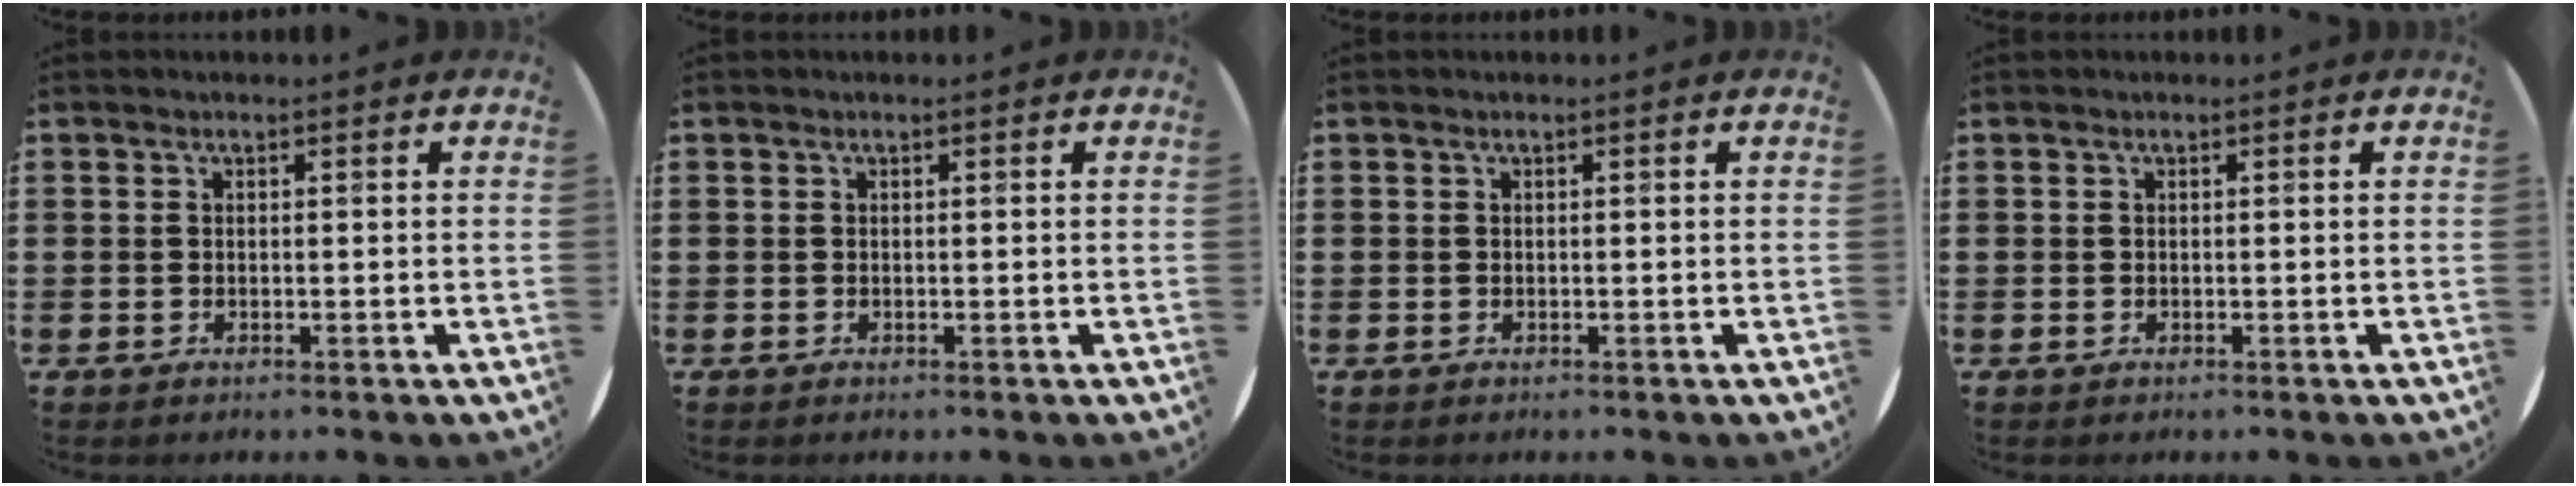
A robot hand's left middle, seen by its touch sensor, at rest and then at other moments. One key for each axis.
{"total": 0.0}
{"total": 0.0}
{"total": 0.0}